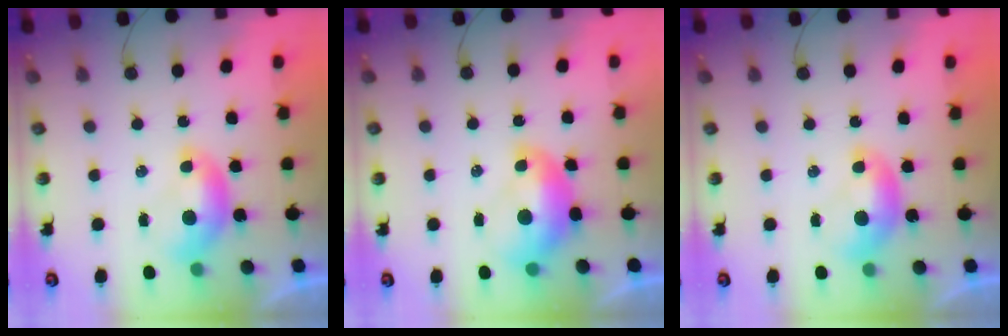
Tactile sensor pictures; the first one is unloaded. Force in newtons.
{"total": 2.4, "press": 2.3, "slide": 0.7}
{"total": 0.0}